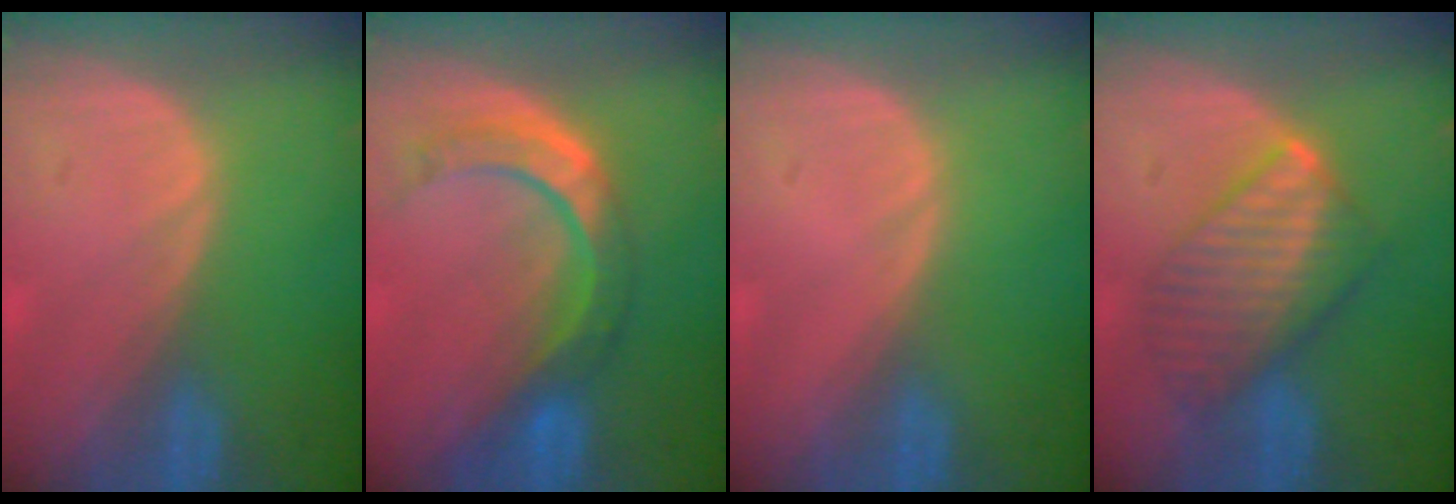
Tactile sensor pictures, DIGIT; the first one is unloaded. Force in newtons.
{"total": 8.5, "press": 7.2, "slide": 4.5}
{"total": 0.0}
{"total": 7.7, "press": 7.7, "slide": 0.3}